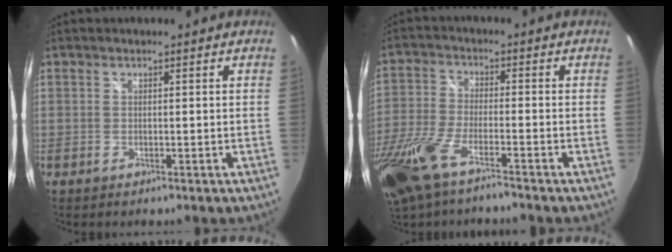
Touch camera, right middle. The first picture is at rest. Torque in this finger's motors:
{"motor_torque": [1.13, -1.01, 0.40, 0.21]}